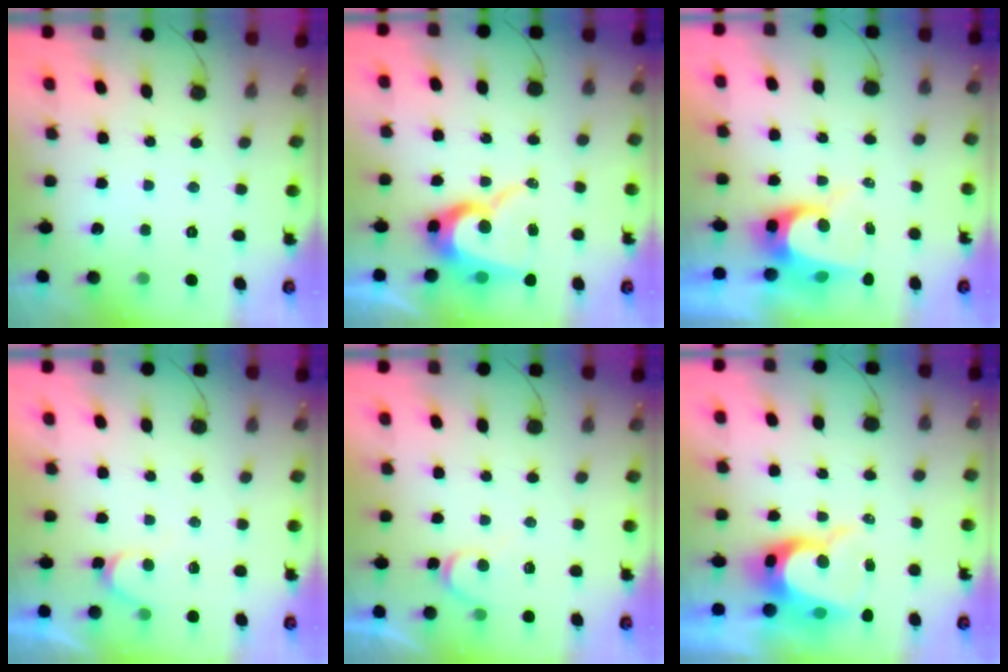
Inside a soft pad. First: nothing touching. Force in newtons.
{"total": 12.7, "press": 12.7, "slide": 1.0}
{"total": 8.7, "press": 8.6, "slide": 0.8}
{"total": 3.5, "press": 3.5, "slide": 0.3}
{"total": 4.5, "press": 4.5, "slide": 0.3}
{"total": 9.6, "press": 9.6, "slide": 0.8}